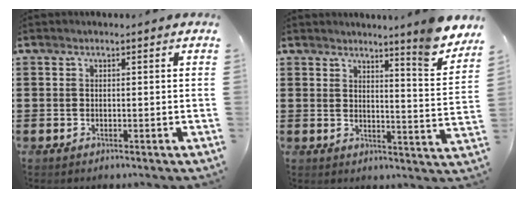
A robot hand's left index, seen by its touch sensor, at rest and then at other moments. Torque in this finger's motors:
{"motor_torque": [1.07, -1.07, 0.47, 0.05]}